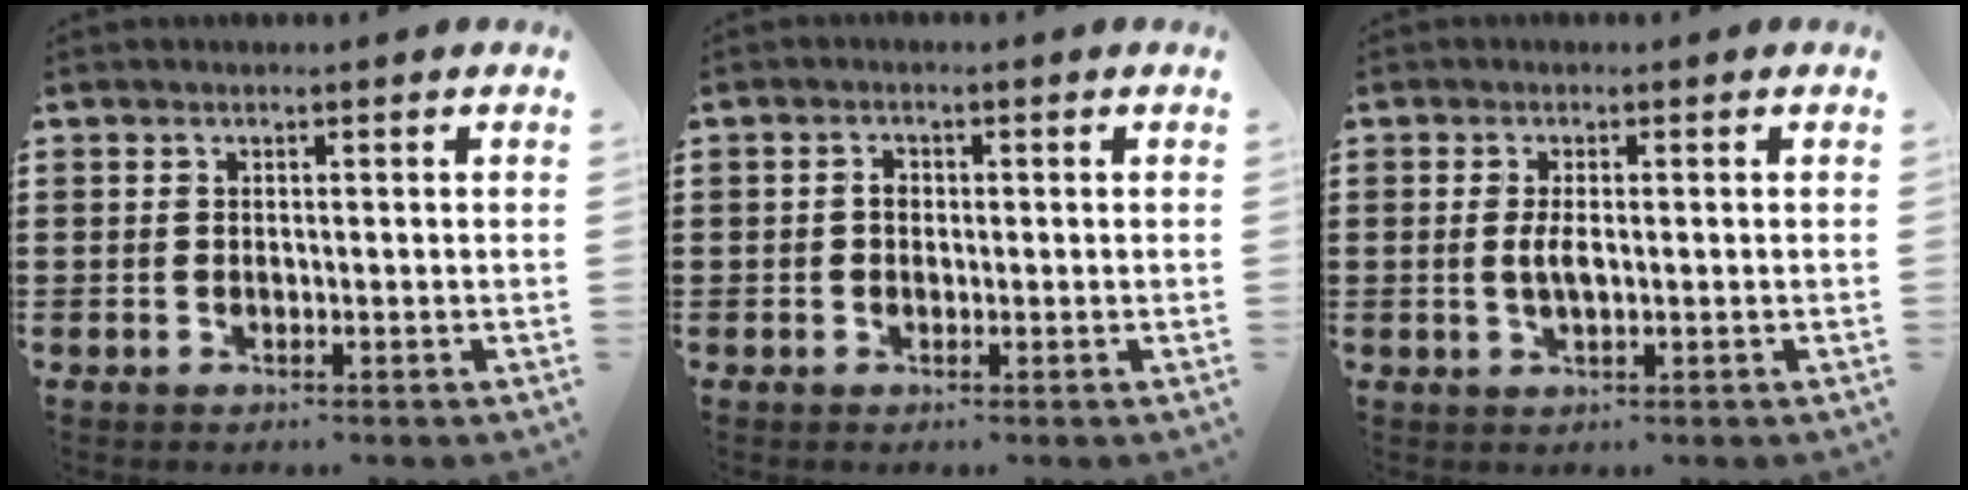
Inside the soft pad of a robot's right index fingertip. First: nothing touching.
{"total": 1.5, "force": [-0.1, 1.1, 1.1], "torque": [-0.022, 0.005, -0.003]}
{"total": 2.5, "force": [-0.1, 0.7, 2.4], "torque": [-0.053, -0.004, -0.004]}